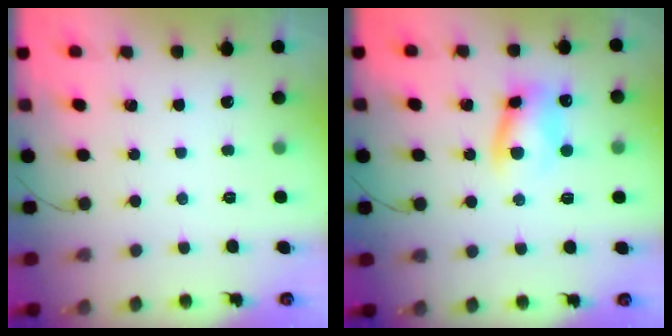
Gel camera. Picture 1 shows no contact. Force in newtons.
{"total": 9.3, "press": 9.2, "slide": 1.6}